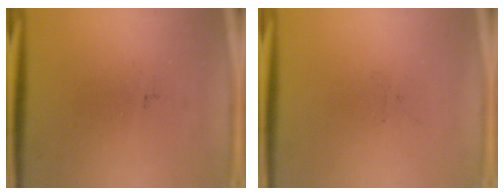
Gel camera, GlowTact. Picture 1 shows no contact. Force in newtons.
{"total": 0.0}